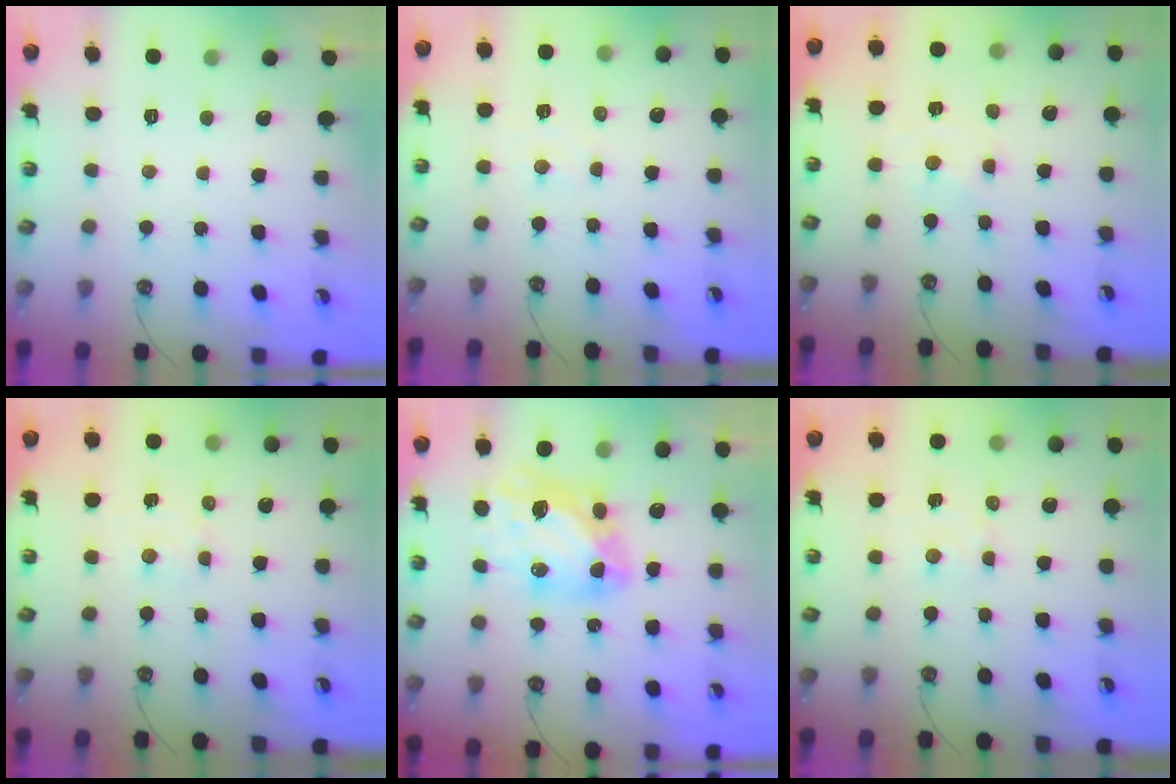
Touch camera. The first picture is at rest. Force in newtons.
{"total": 3.7, "press": 3.6, "slide": 0.5}
{"total": 0.0}
{"total": 2.6, "press": 2.6, "slide": 0.4}
{"total": 12.8, "press": 12.7, "slide": 1.4}
{"total": 2.0, "press": 2.0, "slide": 0.4}